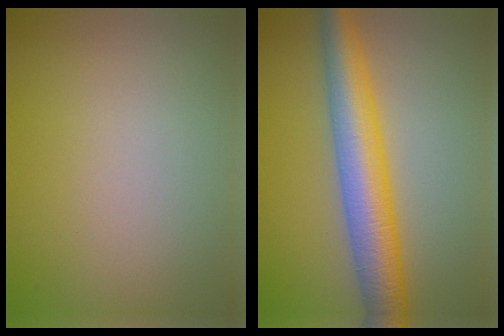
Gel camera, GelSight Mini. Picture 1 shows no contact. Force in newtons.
{"total": 7.0, "press": 7.0, "slide": 0.0}